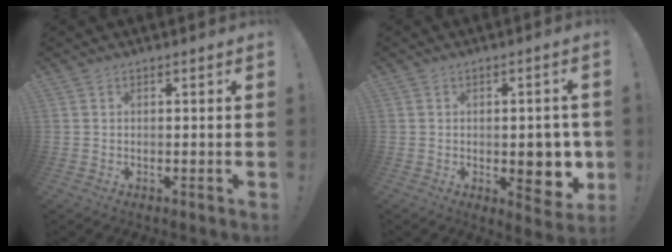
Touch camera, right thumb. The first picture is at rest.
{"total": 9.5, "force": [-1.2, 4.9, 8.0], "torque": [-0.088, -0.001, -0.008]}